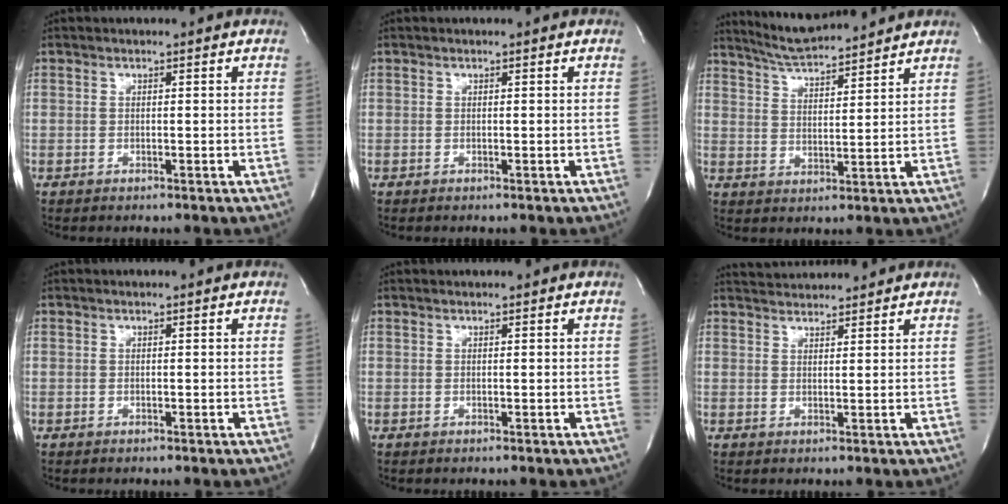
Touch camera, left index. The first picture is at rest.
{"total": 0.0}
{"total": 9.8, "force": [9.3, 0.3, 3.2], "torque": [-0.064, 0.015, 0.158]}
{"total": 0.0}
{"total": 0.5, "force": [0.5, 0.0, 0.1], "torque": [-0.005, 0.007, 0.010]}
{"total": 5.6, "force": [5.5, 0.4, 0.8], "torque": [-0.020, 0.029, 0.085]}